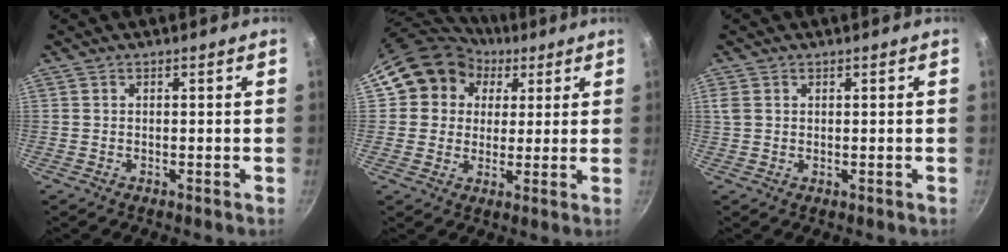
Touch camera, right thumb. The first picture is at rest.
{"total": 12.9, "force": [4.8, 11.1, 4.3], "torque": [-0.051, 0.012, 0.072]}
{"total": 1.9, "force": [0.8, 1.3, 1.2], "torque": [-0.022, 0.002, 0.018]}